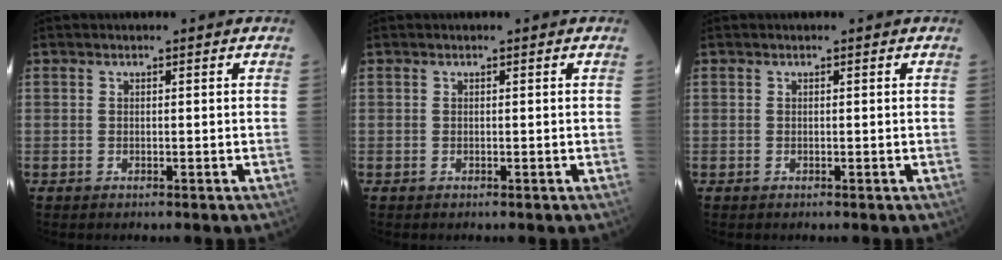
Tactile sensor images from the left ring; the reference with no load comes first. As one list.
[{"total": 0.0}, {"total": 0.0}]